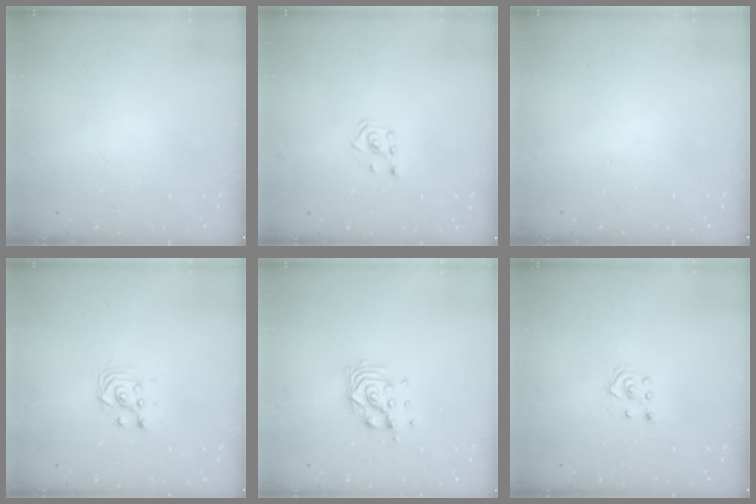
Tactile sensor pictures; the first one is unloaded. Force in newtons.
{"total": 2.1, "press": 1.9, "slide": 0.8}
{"total": 0.0}
{"total": 3.0, "press": 3.0, "slide": 0.1}
{"total": 9.3, "press": 9.3, "slide": 0.9}
{"total": 3.4, "press": 3.4, "slide": 0.3}